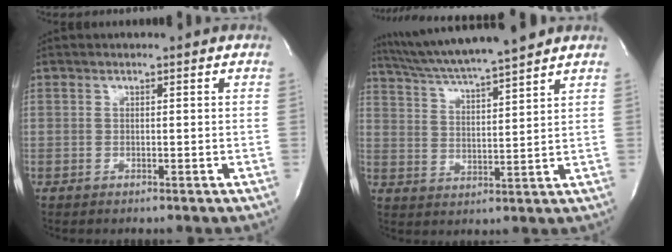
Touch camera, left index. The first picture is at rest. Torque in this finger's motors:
{"motor_torque": [-0.12, -0.13, 0.18, 0.05]}